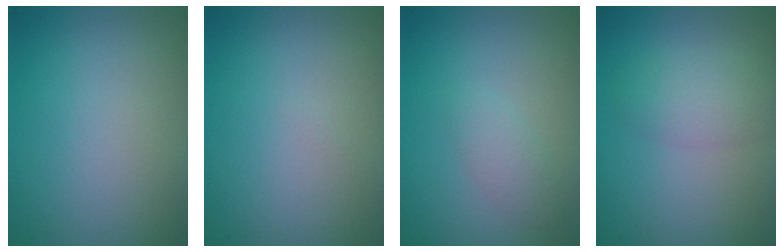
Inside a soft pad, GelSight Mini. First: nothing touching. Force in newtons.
{"total": 0.0}
{"total": 1.5, "press": 1.5, "slide": 0.0}
{"total": 2.8, "press": 2.8, "slide": 0.2}